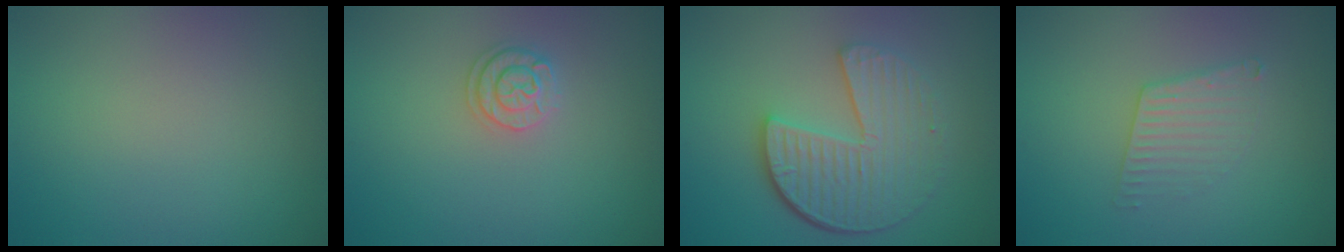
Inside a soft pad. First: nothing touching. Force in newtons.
{"total": 1.7, "press": 1.7, "slide": 0.3}
{"total": 6.1, "press": 4.4, "slide": 4.2}
{"total": 2.1, "press": 2.1, "slide": 0.3}